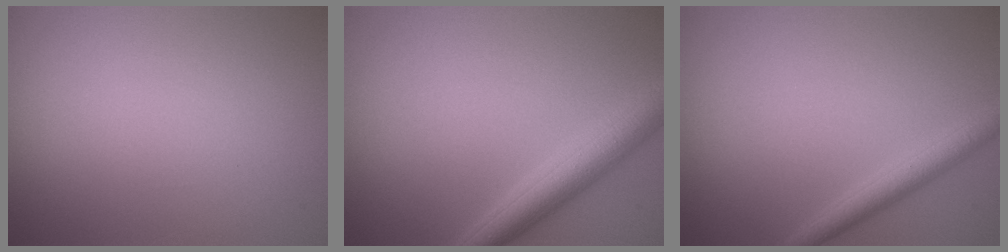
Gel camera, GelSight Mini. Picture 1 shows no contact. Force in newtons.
{"total": 4.1, "press": 4.1, "slide": 0.3}
{"total": 2.3, "press": 2.3, "slide": 0.2}